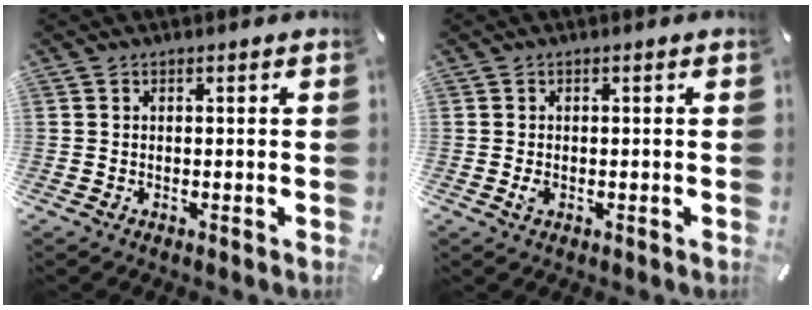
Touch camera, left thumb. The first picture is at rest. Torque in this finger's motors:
{"motor_torque": [0.49, 0.62, 0.33, -0.07, 0.02]}